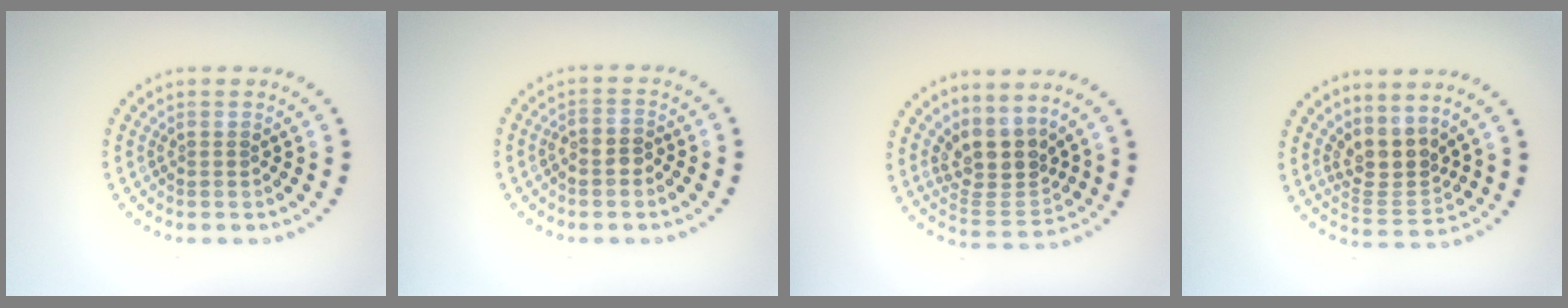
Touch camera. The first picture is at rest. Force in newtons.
{"total": 1.3, "press": 1.1, "slide": 0.7}
{"total": 4.0, "press": 3.2, "slide": 2.5}
{"total": 3.3, "press": 2.5, "slide": 2.1}